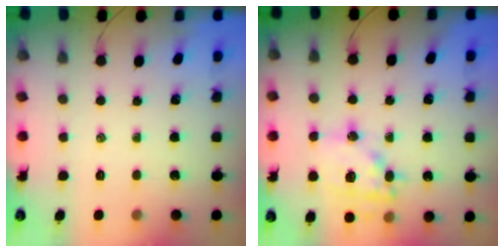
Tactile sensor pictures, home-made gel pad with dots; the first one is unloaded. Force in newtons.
{"total": 16.1, "press": 15.9, "slide": 3.0}